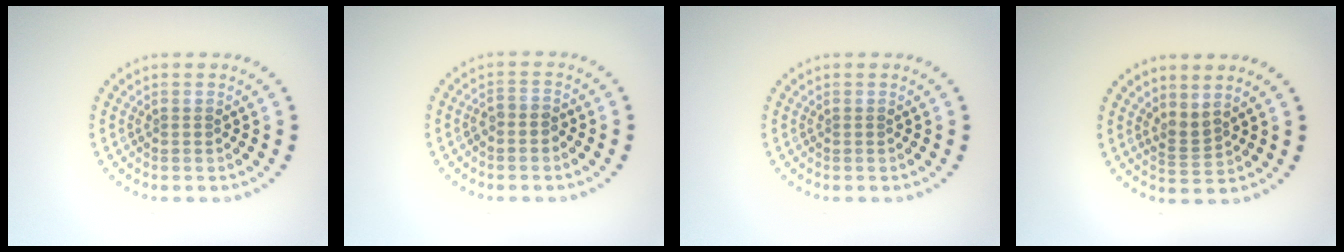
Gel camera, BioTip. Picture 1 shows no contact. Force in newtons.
{"total": 1.5, "press": 1.3, "slide": 0.8}
{"total": 0.0}
{"total": 1.7, "press": 1.2, "slide": 1.2}